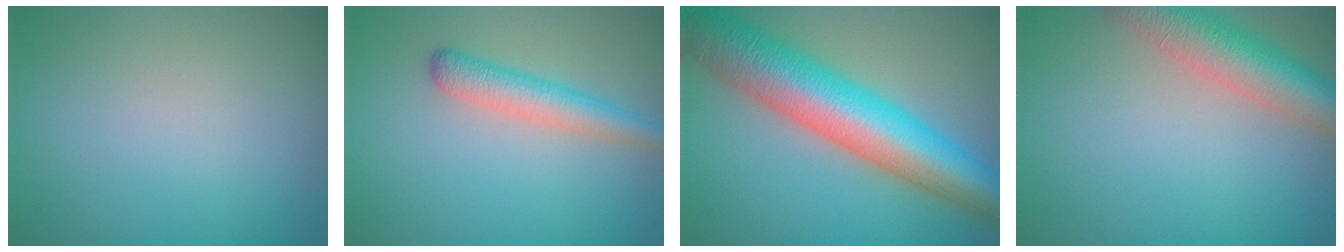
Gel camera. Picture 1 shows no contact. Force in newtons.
{"total": 3.3, "press": 3.3, "slide": 0.1}
{"total": 11.9, "press": 11.9, "slide": 0.1}
{"total": 6.7, "press": 6.7, "slide": 0.5}